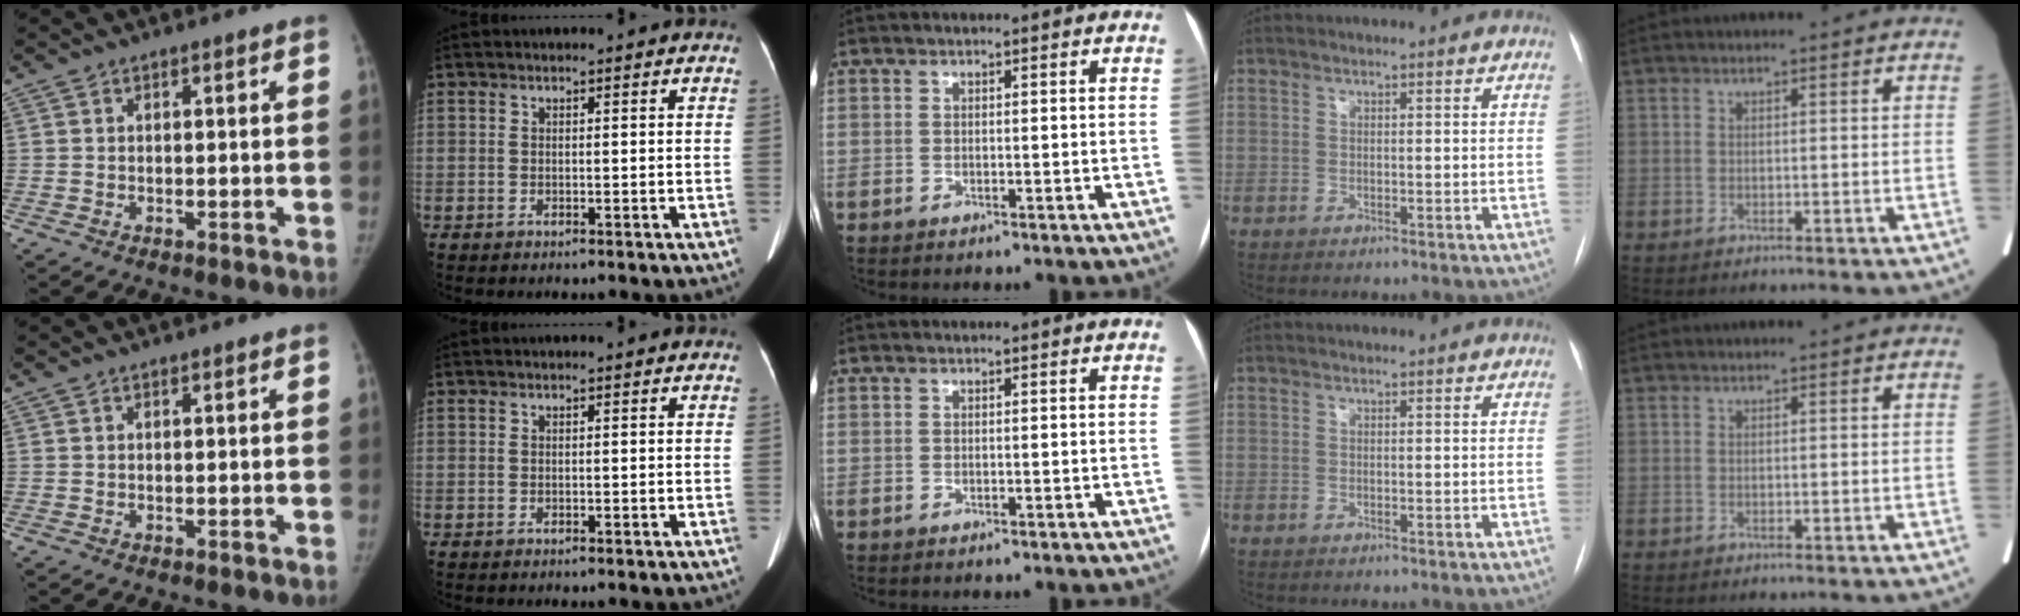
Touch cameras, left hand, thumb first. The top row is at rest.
{}